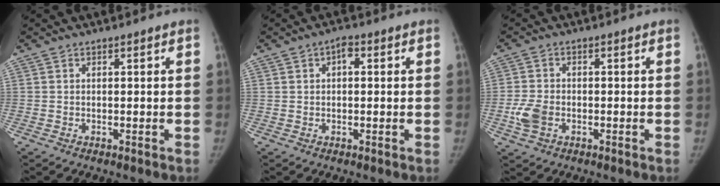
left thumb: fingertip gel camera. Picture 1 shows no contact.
{"total": 2.4, "force": [0.4, 1.6, 1.7], "torque": [-0.015, 0.008, 0.001]}
{"total": 5.1, "force": [-1.6, 3.5, 3.3], "torque": [-0.071, 0.006, -0.032]}